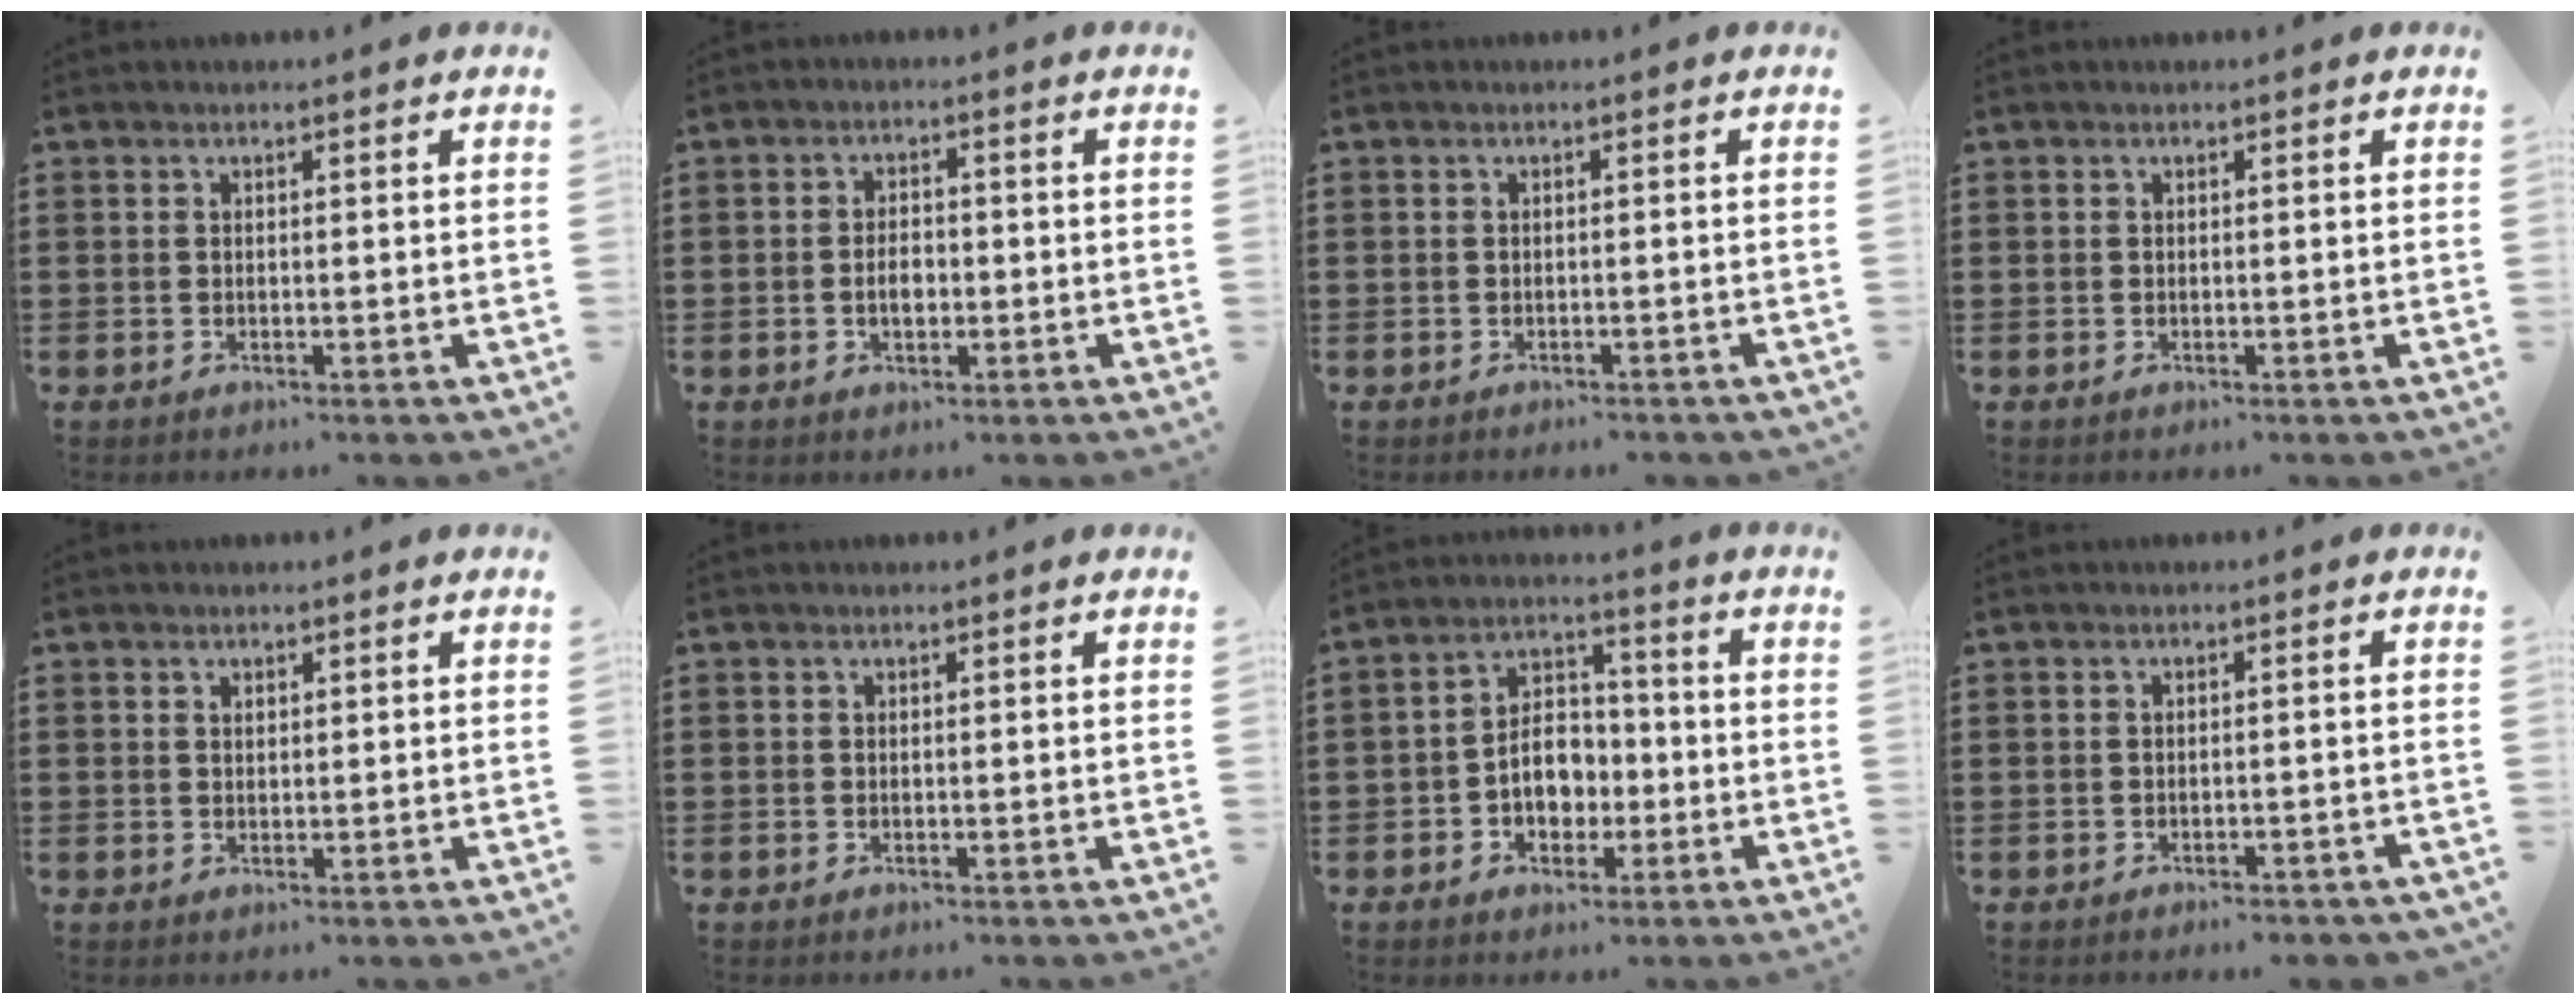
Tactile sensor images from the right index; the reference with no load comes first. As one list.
[{"total": 3.1, "force": [-0.6, 1.6, 2.5], "torque": [-0.040, 0.000, -0.013]}, {"total": 0.7, "force": [-0.7, 0.1, 0.2], "torque": [-0.007, -0.002, -0.014]}, {"total": 0.0}, {"total": 0.8, "force": [0.5, 0.5, 0.2], "torque": [-0.006, 0.002, 0.011]}, {"total": 0.0}, {"total": 6.6, "force": [-1.7, 4.7, 4.4], "torque": [-0.073, 0.005, -0.036]}, {"total": 1.5, "force": [-1.5, 0.2, 0.3], "torque": [-0.011, -0.002, -0.030]}]